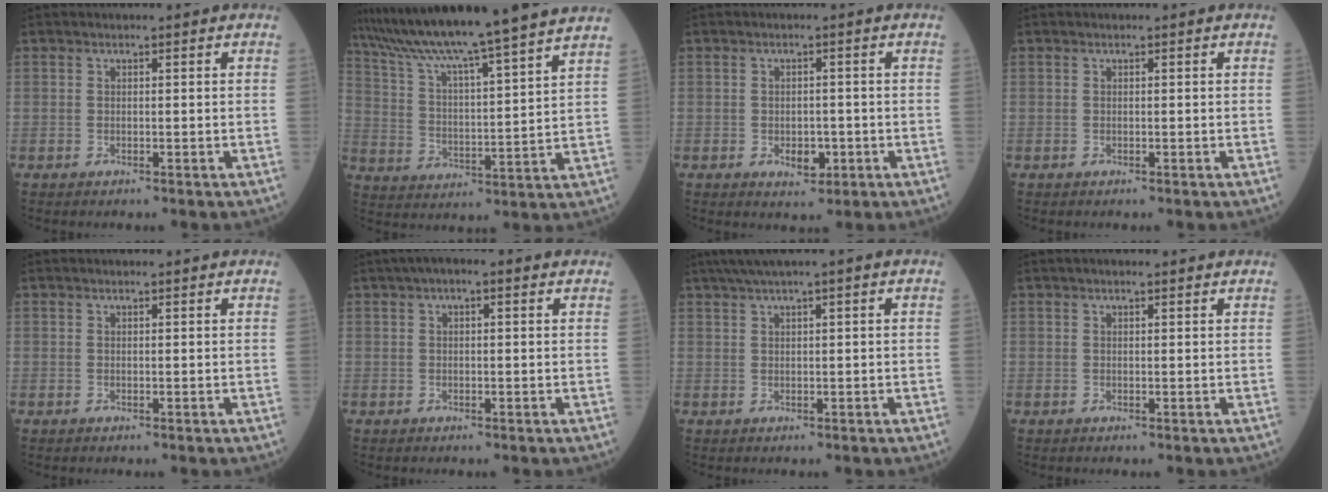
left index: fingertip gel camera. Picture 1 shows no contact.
{"total": 21.4, "force": [18.7, -2.2, 10.1], "torque": [-0.177, -0.020, 0.280]}
{"total": 2.9, "force": [-0.9, 1.8, 2.1], "torque": [-0.031, 0.002, -0.006]}
{"total": 0.0}
{"total": 1.3, "force": [1.2, 0.1, 0.6], "torque": [-0.009, 0.015, 0.018]}
{"total": 4.5, "force": [2.5, 1.3, 3.5], "torque": [-0.058, 0.029, 0.034]}
{"total": 4.5, "force": [3.0, -0.5, 3.3], "torque": [-0.068, 0.023, 0.057]}
{"total": 3.0, "force": [2.4, 0.4, 1.7], "torque": [-0.024, 0.025, 0.034]}